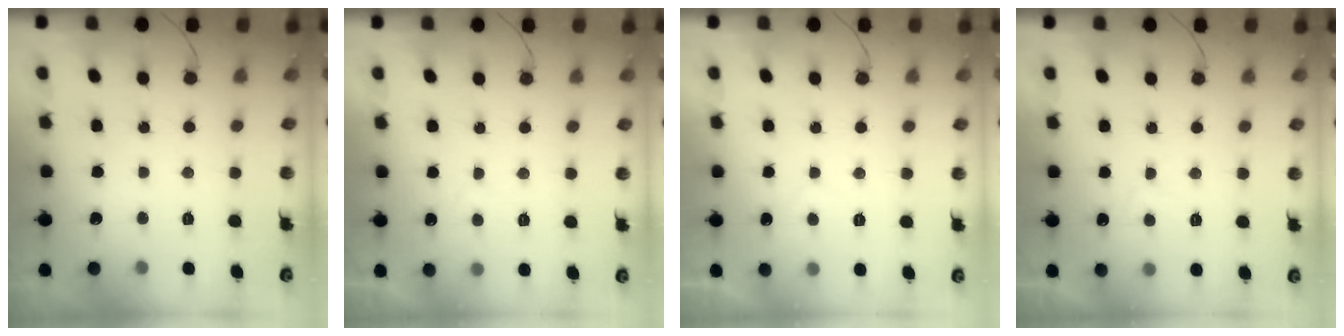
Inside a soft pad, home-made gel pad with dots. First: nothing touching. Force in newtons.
{"total": 1.1, "press": 1.0, "slide": 0.6}
{"total": 0.9, "press": 0.6, "slide": 0.7}
{"total": 2.3, "press": 2.2, "slide": 0.7}